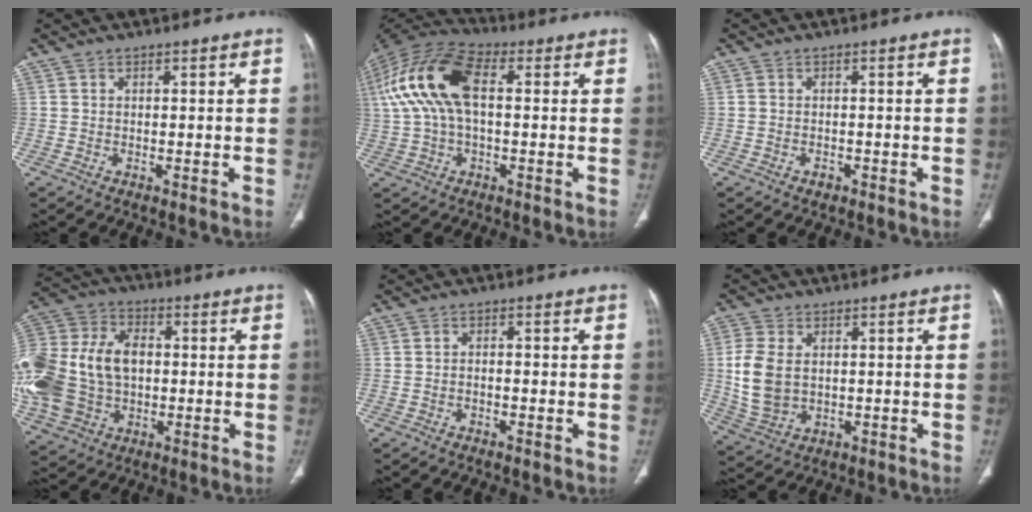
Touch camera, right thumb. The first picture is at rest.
{"total": 16.7, "force": [2.4, 8.8, 14.0], "torque": [-0.296, 0.039, 0.040]}
{"total": 1.3, "force": [-0.6, 0.9, 0.6], "torque": [-0.012, 0.008, -0.007]}
{"total": 26.3, "force": [-0.6, 18.9, 18.3], "torque": [-0.433, 0.026, 0.007]}
{"total": 1.3, "force": [-0.5, 0.8, 0.9], "torque": [-0.015, 0.009, -0.009]}
{"total": 9.6, "force": [0.7, 6.6, 6.9], "torque": [-0.151, -0.005, 0.023]}